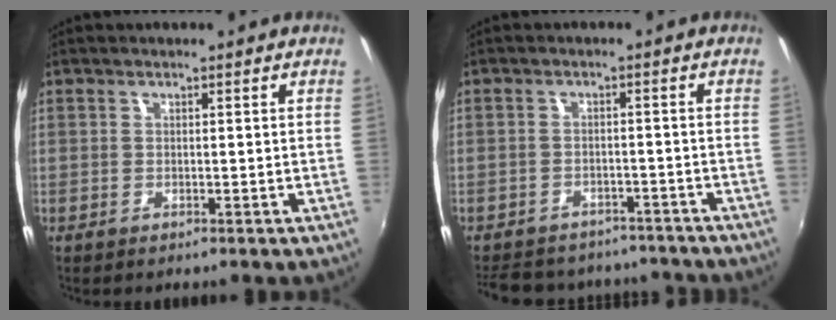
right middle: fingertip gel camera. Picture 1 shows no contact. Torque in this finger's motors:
{"motor_torque": [1.01, -1.09, -0.07, 0.01]}